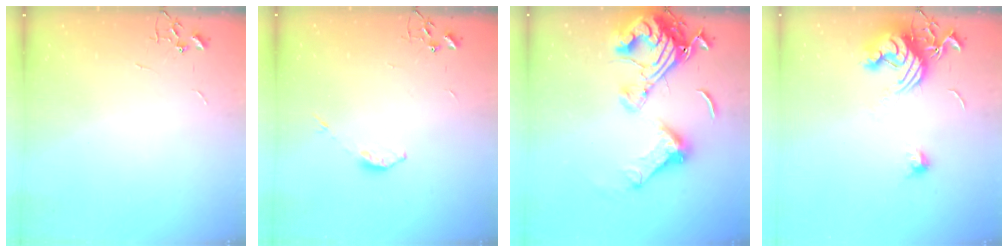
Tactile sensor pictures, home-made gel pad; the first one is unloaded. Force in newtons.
{"total": 3.6, "press": 3.5, "slide": 0.6}
{"total": 18.8, "press": 18.7, "slide": 1.8}
{"total": 13.9, "press": 13.8, "slide": 1.0}